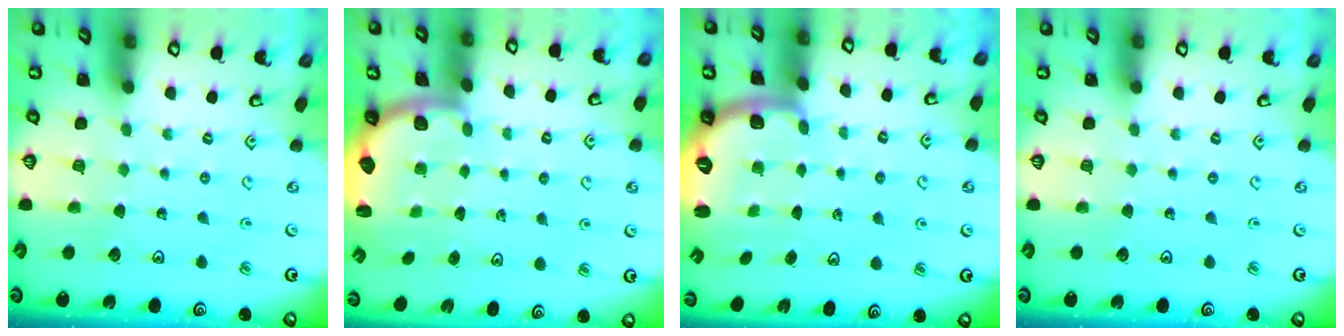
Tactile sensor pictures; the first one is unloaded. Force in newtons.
{"total": 2.4, "press": 2.1, "slide": 1.3}
{"total": 2.8, "press": 1.8, "slide": 2.1}
{"total": 0.0}